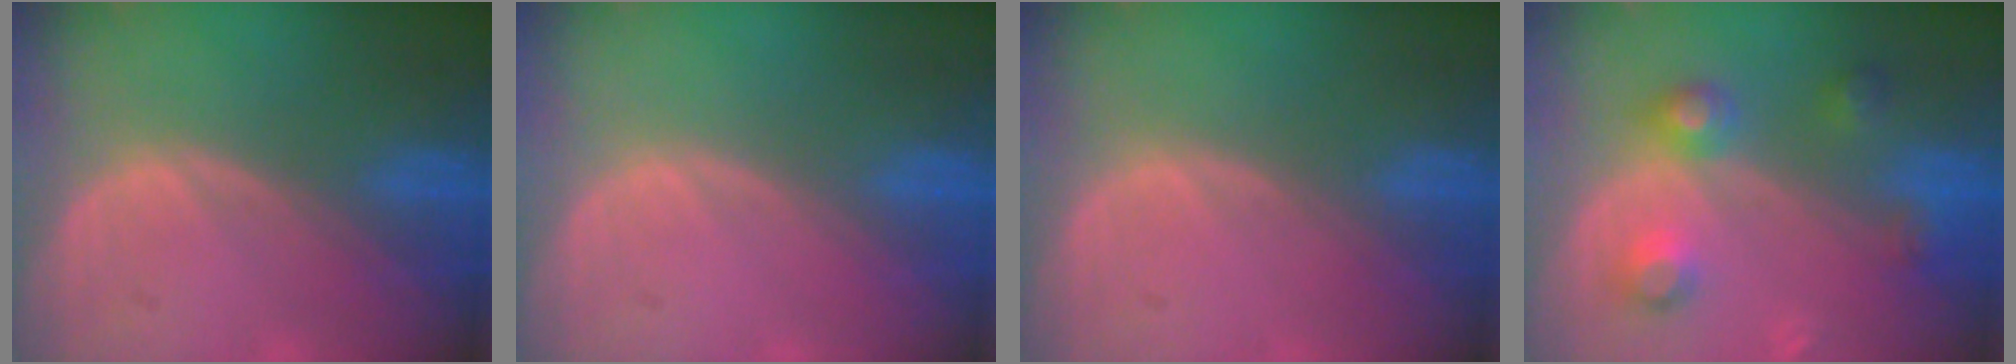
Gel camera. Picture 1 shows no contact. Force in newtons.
{"total": 0.0}
{"total": 0.0}
{"total": 5.3, "press": 5.3, "slide": 0.3}